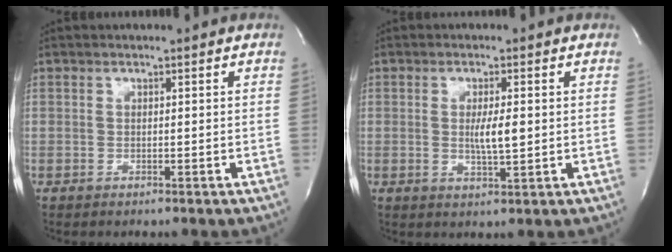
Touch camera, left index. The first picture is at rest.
{"total": 3.9, "force": [0.2, 0.6, 3.9], "torque": [-0.071, -0.005, 0.004]}